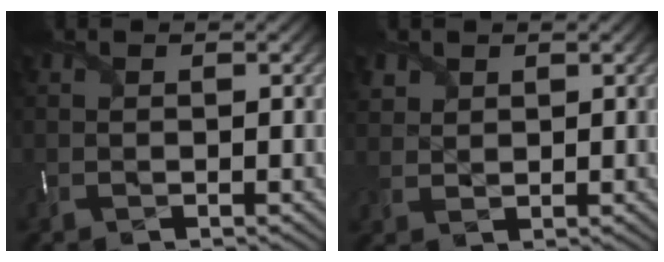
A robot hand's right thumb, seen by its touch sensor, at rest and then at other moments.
{"total": 1.9, "force": [1.5, 1.2, -0.2], "torque": [-0.003, 0.002, 0.032]}